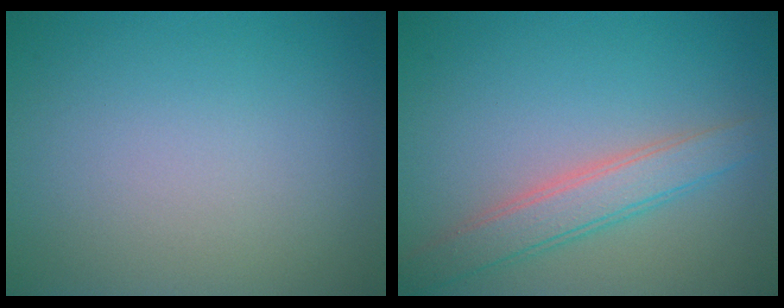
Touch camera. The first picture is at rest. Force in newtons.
{"total": 3.5, "press": 3.5, "slide": 0.2}